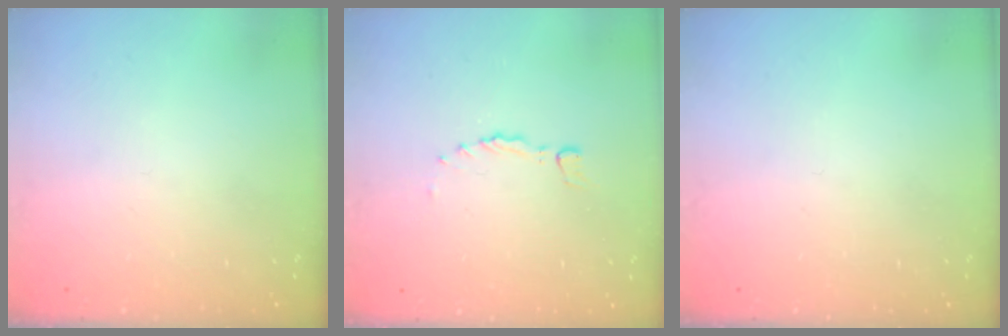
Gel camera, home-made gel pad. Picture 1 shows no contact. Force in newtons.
{"total": 0.0}
{"total": 0.0}